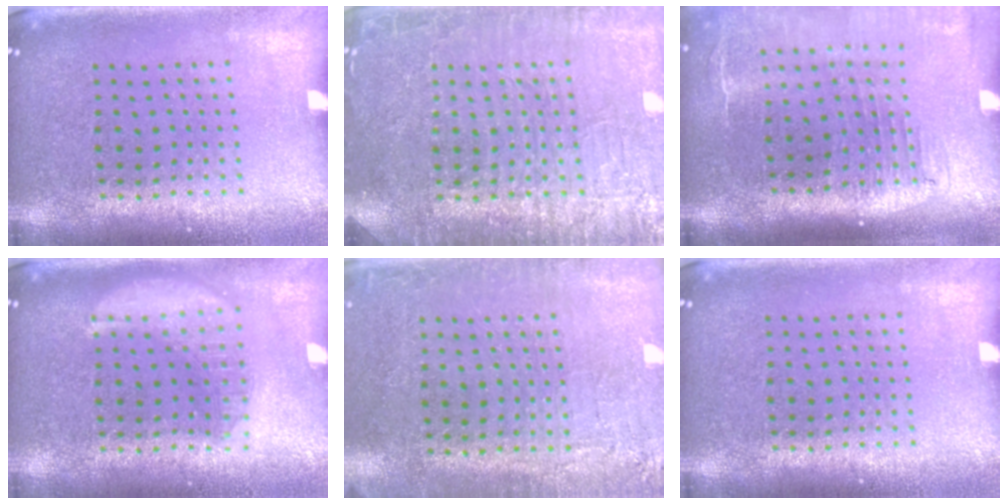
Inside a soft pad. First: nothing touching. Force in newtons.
{"total": 4.0, "press": 3.9, "slide": 0.7}
{"total": 2.1, "press": 1.7, "slide": 1.2}
{"total": 2.9, "press": 2.9, "slide": 0.3}
{"total": 2.8, "press": 2.5, "slide": 1.1}
{"total": 0.0}